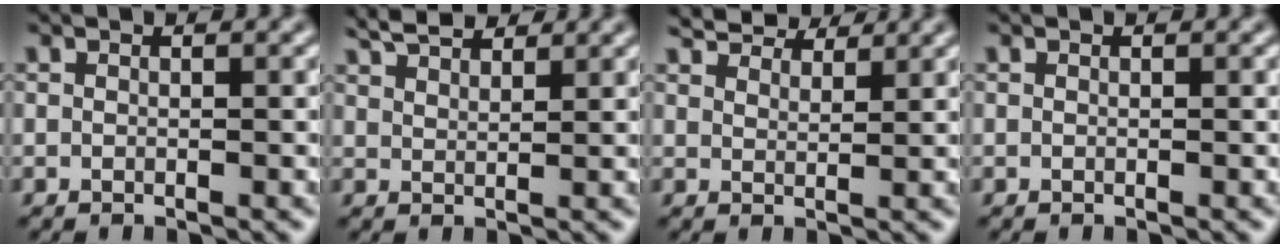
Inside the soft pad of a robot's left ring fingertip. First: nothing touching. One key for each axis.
{"total": 3.7, "fx": 3.3, "fy": 0.7, "fz": 1.4, "tx": -0.030, "ty": 0.010, "tz": 0.058}
{"total": 5.3, "fx": 4.9, "fy": 1.1, "fz": 1.7, "tx": -0.037, "ty": 0.004, "tz": 0.074}
{"total": 0.0}